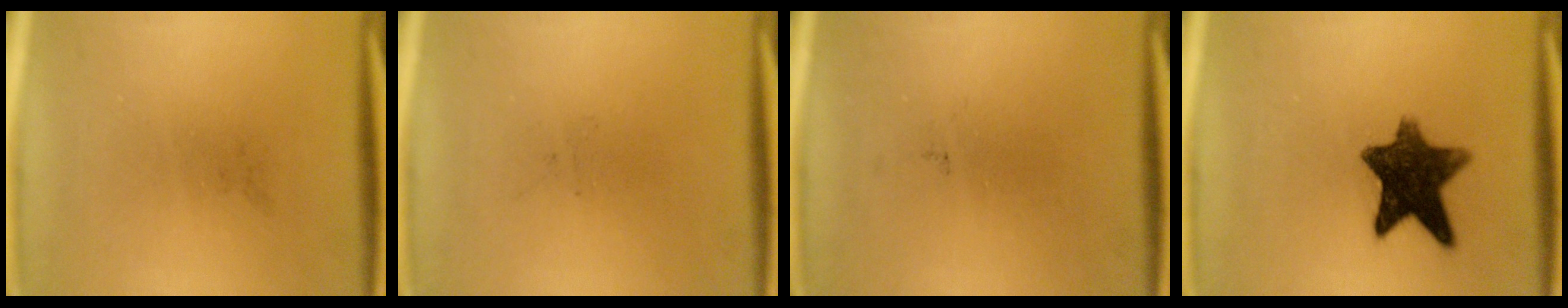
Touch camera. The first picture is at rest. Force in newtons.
{"total": 0.0}
{"total": 0.0}
{"total": 10.9}